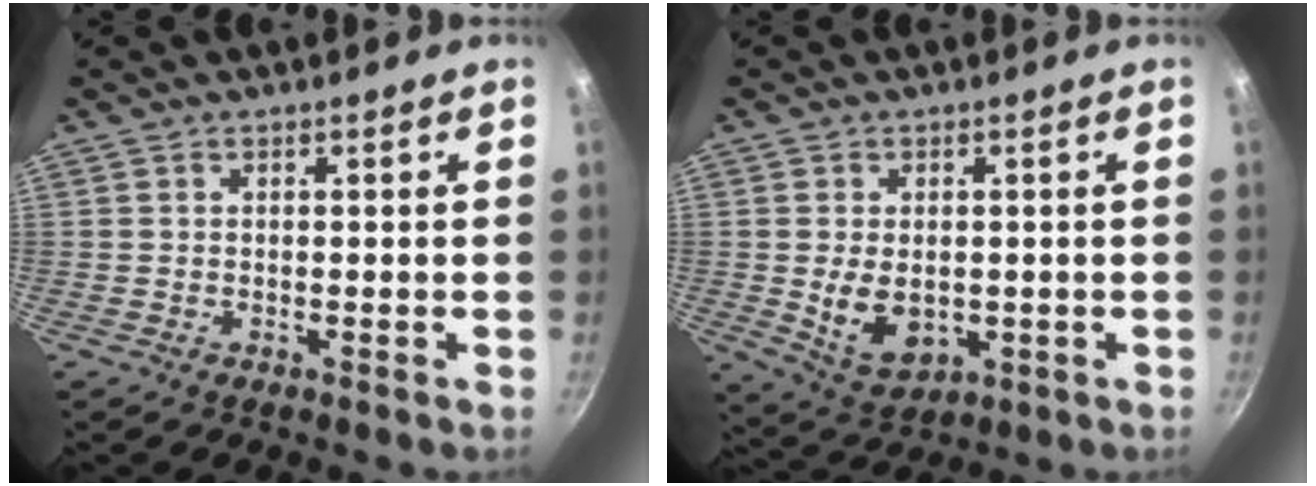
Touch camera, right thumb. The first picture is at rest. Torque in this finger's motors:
{"motor_torque": [-0.54, 0.41, -0.08, 0.07, 0.16]}